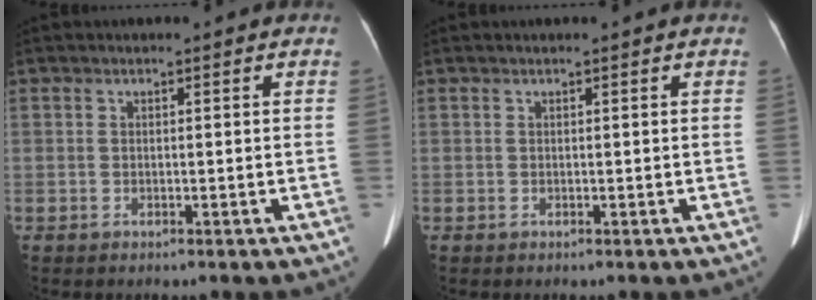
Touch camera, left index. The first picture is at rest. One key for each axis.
{"total": 0.0}